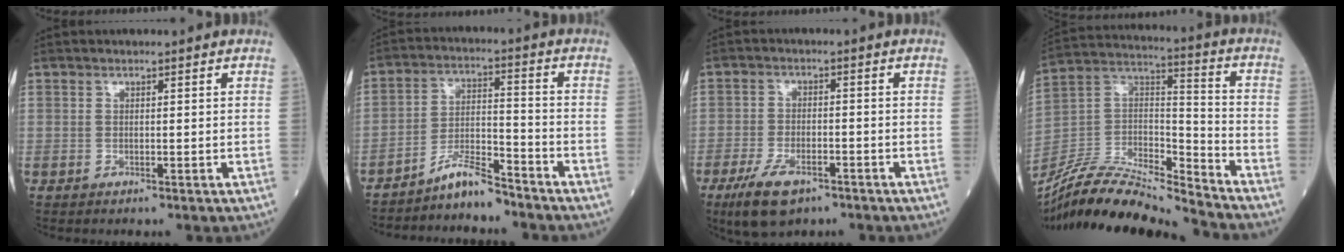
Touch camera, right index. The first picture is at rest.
{"total": 6.0, "force": [-5.5, 0.6, 2.2], "torque": [-0.044, 0.001, -0.103]}
{"total": 7.3, "force": [-4.6, 3.0, 4.9], "torque": [-0.104, -0.011, -0.077]}
{"total": 19.8, "force": [-18.5, 1.2, 7.0], "torque": [-0.143, 0.017, -0.336]}